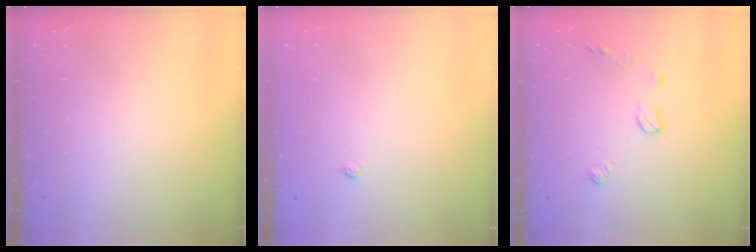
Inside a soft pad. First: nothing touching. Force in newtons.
{"total": 3.7, "press": 3.6, "slide": 0.6}
{"total": 6.5, "press": 6.5, "slide": 0.2}